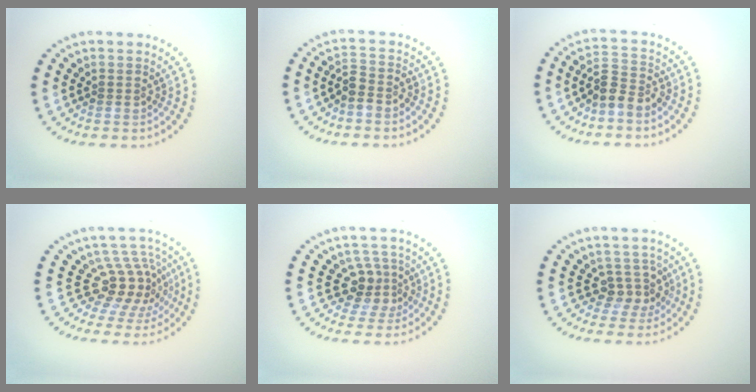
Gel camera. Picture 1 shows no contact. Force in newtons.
{"total": 2.0, "press": 1.7, "slide": 1.1}
{"total": 2.8, "press": 2.5, "slide": 1.3}
{"total": 4.5, "press": 3.2, "slide": 3.1}
{"total": 2.9, "press": 2.4, "slide": 1.6}
{"total": 2.6, "press": 2.0, "slide": 1.6}